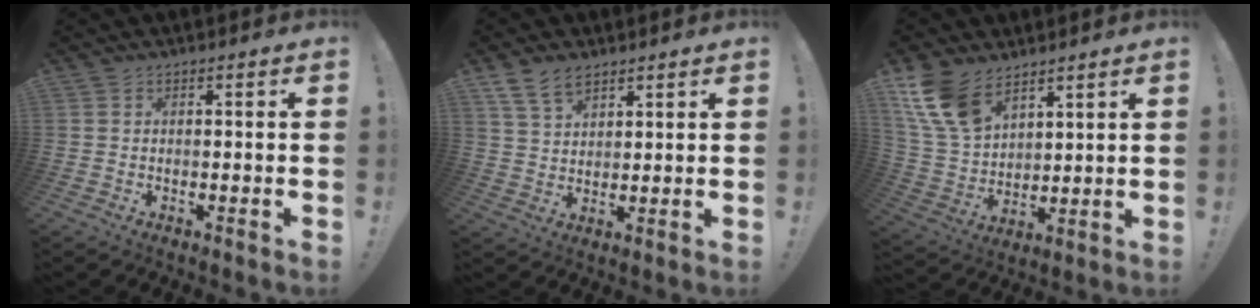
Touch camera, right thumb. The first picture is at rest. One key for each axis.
{"total": 8.0, "fx": 5.5, "fy": 4.4, "fz": 3.8, "tx": -0.070, "ty": -0.018, "tz": 0.108}
{"total": 14.7, "fx": 9.4, "fy": 8.4, "fz": 7.5, "tx": -0.157, "ty": -0.048, "tz": 0.185}